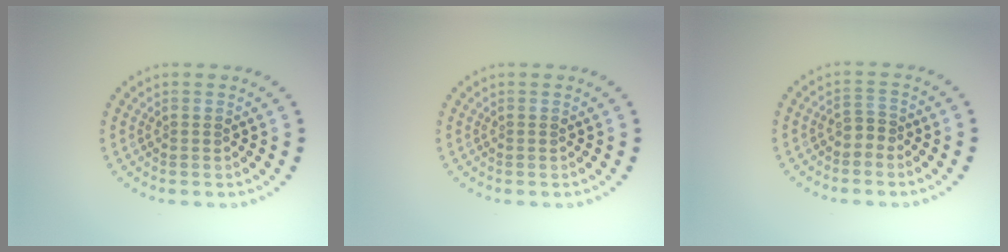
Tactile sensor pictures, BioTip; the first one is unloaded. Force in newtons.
{"total": 0.0}
{"total": 1.2, "press": 0.9, "slide": 0.8}